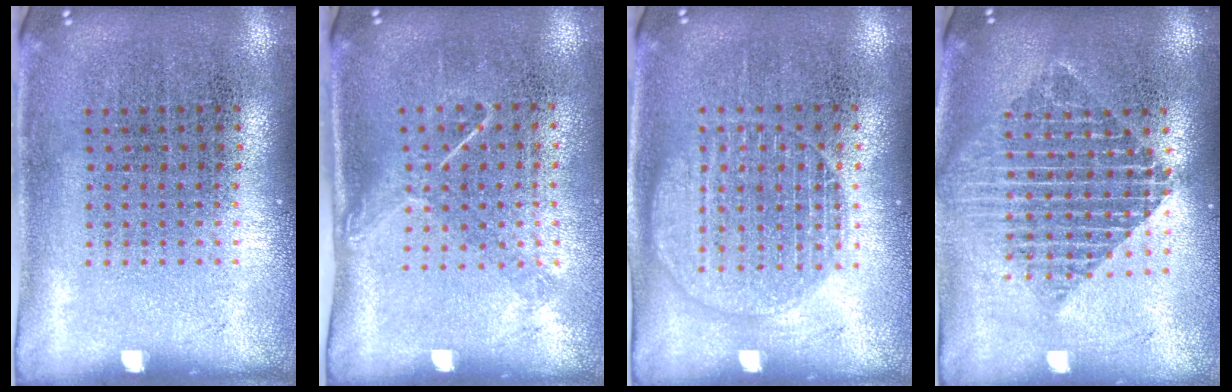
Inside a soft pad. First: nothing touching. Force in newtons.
{"total": 1.3, "press": 1.0, "slide": 0.9}
{"total": 1.4, "press": 1.4, "slide": 0.2}
{"total": 2.0, "press": 1.6, "slide": 1.2}